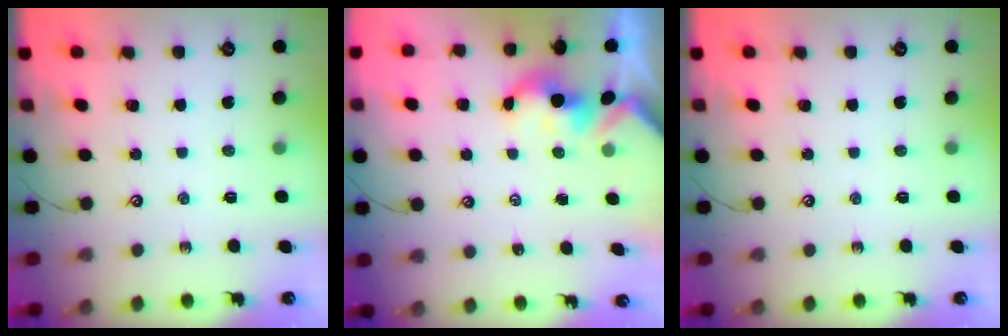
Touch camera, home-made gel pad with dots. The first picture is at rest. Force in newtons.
{"total": 1.8, "press": 1.8, "slide": 0.2}
{"total": 0.0}